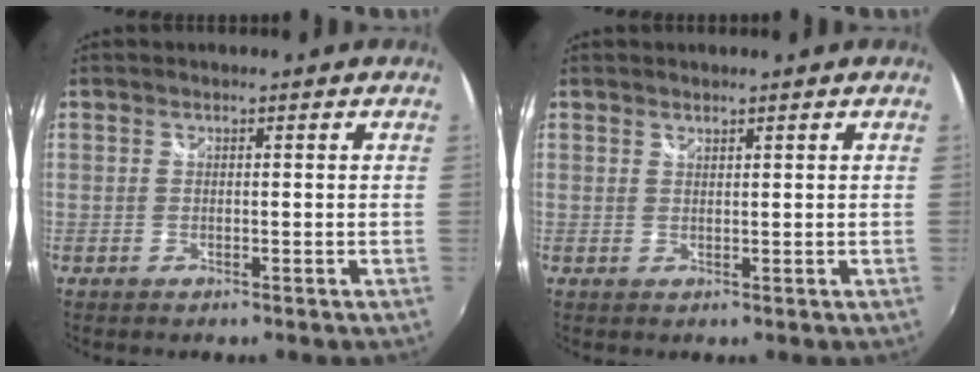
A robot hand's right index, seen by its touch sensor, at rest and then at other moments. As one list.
[{"total": 0.8, "force": [0.7, 0.2, 0.2], "torque": [-0.002, 0.000, 0.013]}]